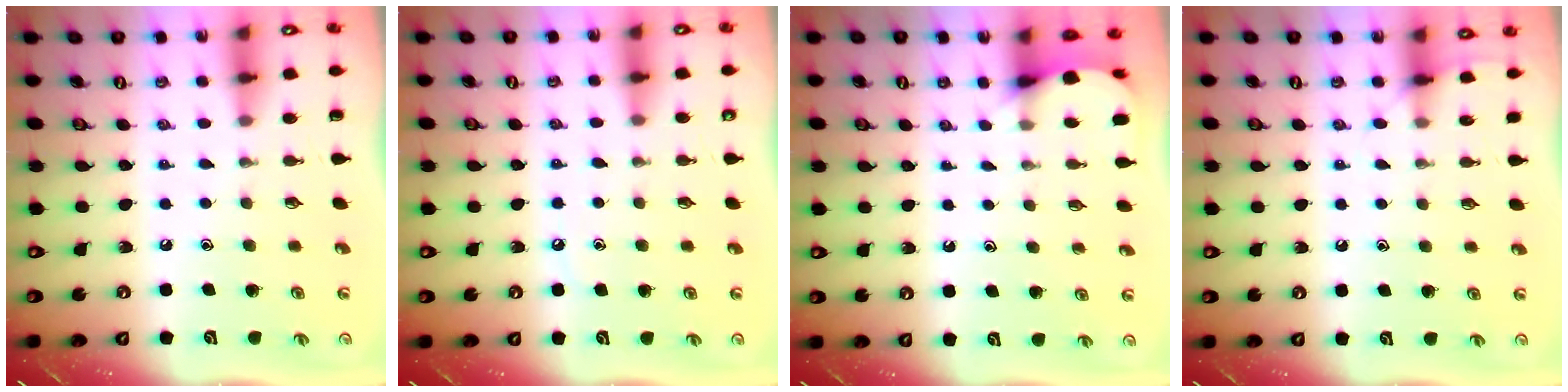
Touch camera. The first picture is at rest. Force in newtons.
{"total": 4.9, "press": 4.9, "slide": 0.7}
{"total": 4.1, "press": 4.0, "slide": 0.4}
{"total": 5.0, "press": 5.0, "slide": 0.6}